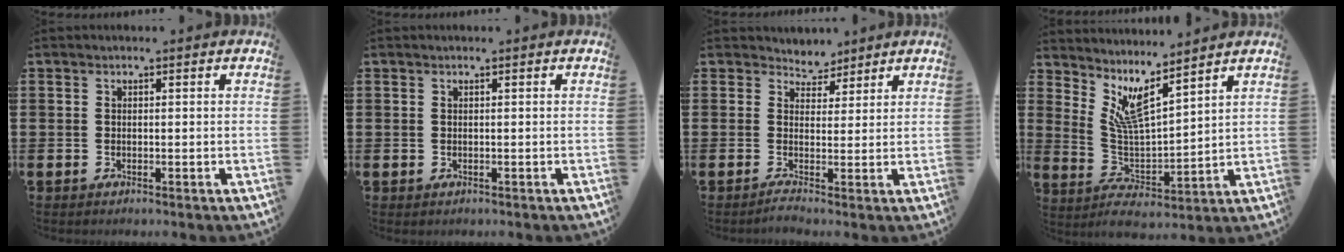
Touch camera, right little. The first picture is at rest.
{"total": 0.0}
{"total": 2.1, "force": [1.6, 1.4, 0.2], "torque": [0.001, -0.014, 0.023]}
{"total": 6.1, "force": [4.5, 0.9, 4.0], "torque": [-0.091, -0.039, 0.078]}